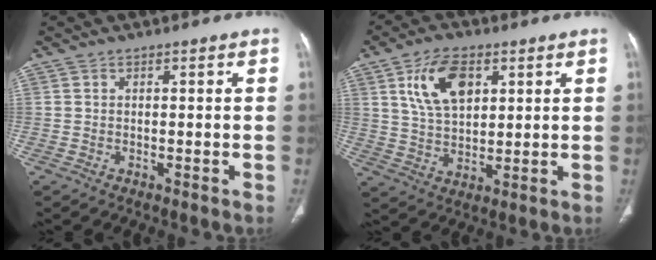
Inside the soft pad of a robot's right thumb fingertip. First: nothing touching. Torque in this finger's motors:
{"motor_torque": [-0.13, 0.37, 0.33, 0.10, 0.21]}